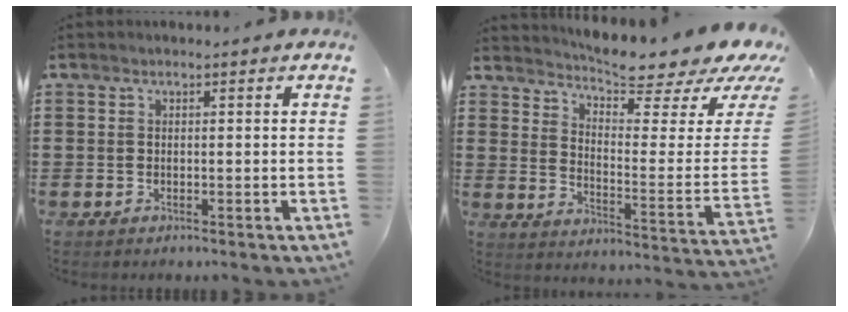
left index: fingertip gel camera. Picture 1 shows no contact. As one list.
[{"total": 7.7, "force": [7.0, 0.3, 3.2], "torque": [-0.064, -0.072, 0.113]}]